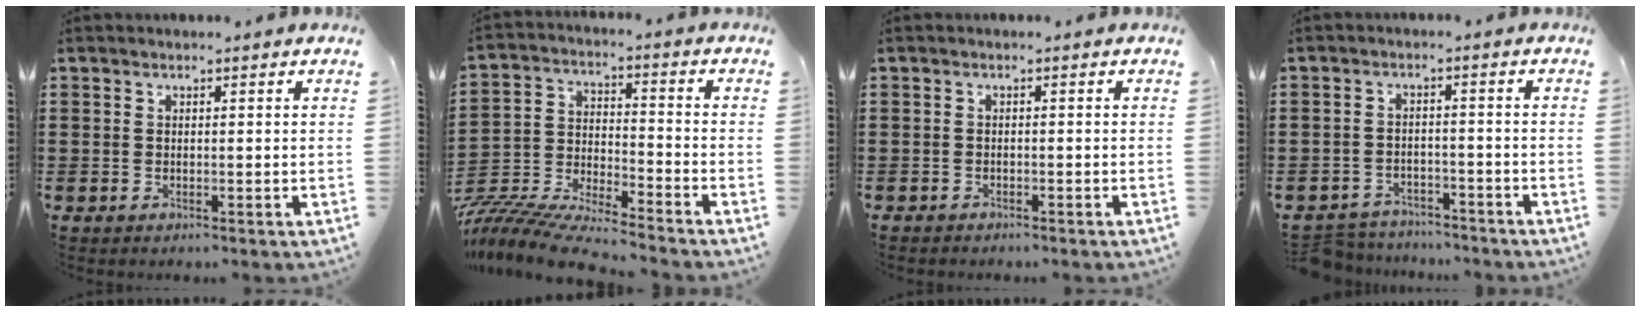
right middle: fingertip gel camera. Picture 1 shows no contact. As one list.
[{"total": 9.3, "force": [-9.1, 0.4, 1.8], "torque": [-0.044, 0.004, -0.187]}, {"total": 0.9, "force": [-0.8, 0.4, 0.0], "torque": [-0.001, 0.004, -0.019]}, {"total": 4.1, "force": [-4.0, 0.8, -0.1], "torque": [-0.011, 0.002, -0.089]}]